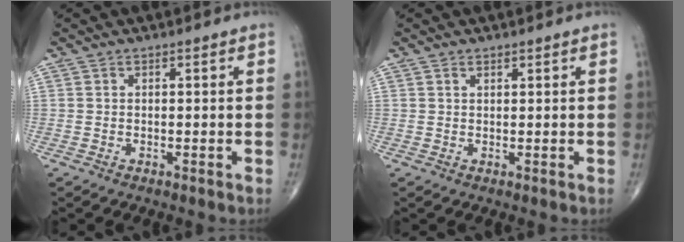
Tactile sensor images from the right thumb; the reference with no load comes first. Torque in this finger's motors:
{"motor_torque": [-0.08, -0.19, -0.18, -0.04, 0.04]}